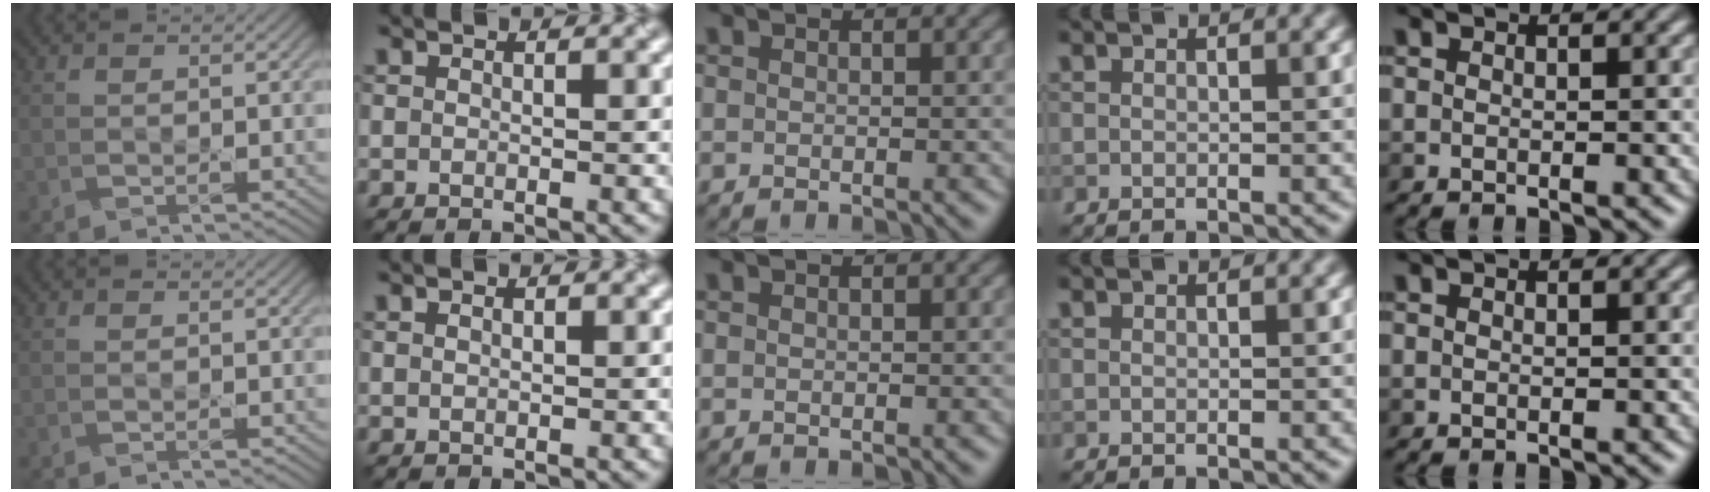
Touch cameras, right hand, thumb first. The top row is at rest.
{"index": {"total": 0.6, "force": [0.4, 0.2, 0.3], "torque": [-0.007, 0.001, 0.009]}}